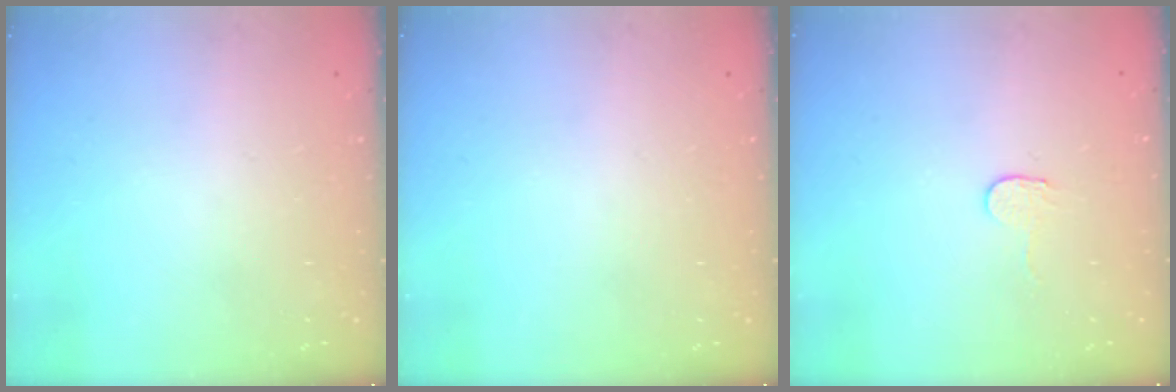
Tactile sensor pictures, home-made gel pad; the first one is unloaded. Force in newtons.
{"total": 0.0}
{"total": 2.7, "press": 2.7, "slide": 0.2}